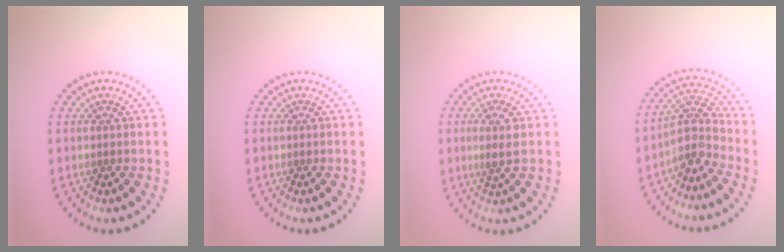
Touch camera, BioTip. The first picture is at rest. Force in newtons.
{"total": 0.0}
{"total": 1.8, "press": 1.5, "slide": 0.9}
{"total": 3.8, "press": 2.9, "slide": 2.4}